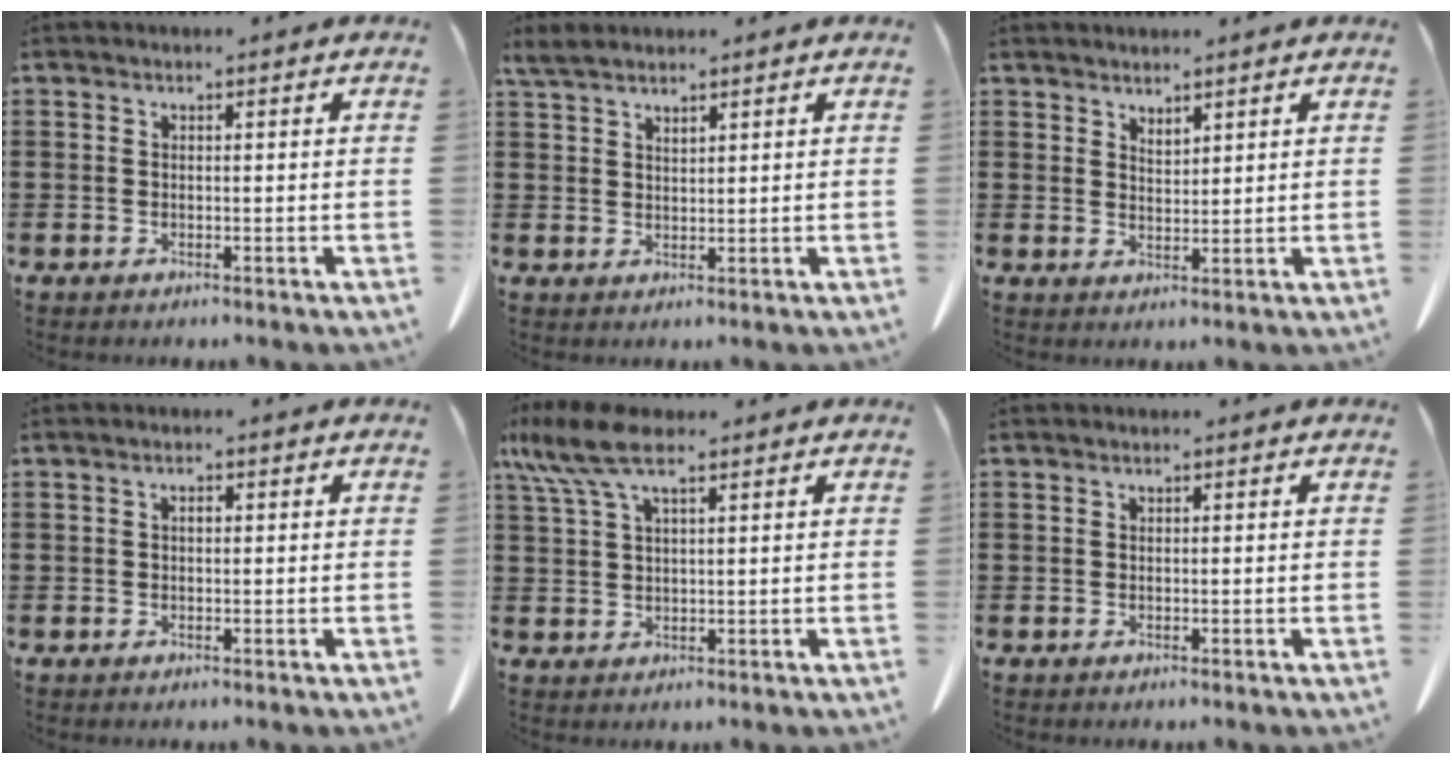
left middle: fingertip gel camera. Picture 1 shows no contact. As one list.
[{"total": 2.5, "force": [2.3, 0.3, 0.9], "torque": [-0.024, 0.000, 0.044]}, {"total": 2.0, "force": [2.0, 0.2, 0.0], "torque": [-0.004, 0.000, 0.039]}, {"total": 0.9, "force": [0.1, 0.4, 0.8], "torque": [-0.017, 0.004, 0.001]}, {"total": 7.6, "force": [4.5, 2.3, 5.8], "torque": [-0.141, -0.008, 0.073]}, {"total": 0.0}]